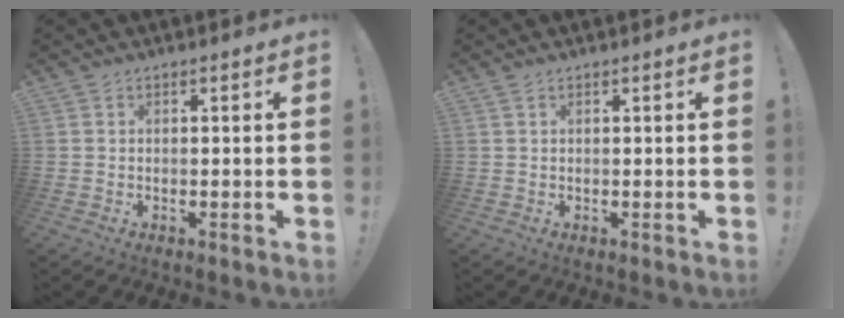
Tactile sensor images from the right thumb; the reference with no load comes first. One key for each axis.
{"total": 0.6, "fx": 0.4, "fy": 0.0, "fz": 0.5, "tx": -0.011, "ty": 0.001, "tz": 0.006}